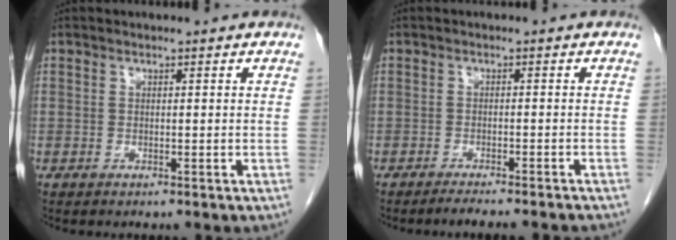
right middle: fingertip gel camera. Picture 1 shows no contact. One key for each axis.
{"total": 7.4, "fx": -6.8, "fy": 0.1, "fz": 3.0, "tx": -0.024, "ty": -0.013, "tz": -0.089}